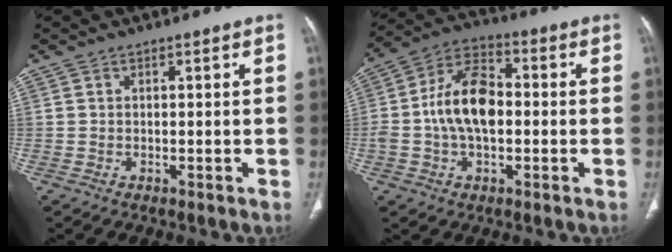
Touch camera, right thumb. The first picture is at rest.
{"total": 12.6, "force": [-0.6, 7.3, 10.3], "torque": [-0.186, 0.029, -0.018]}